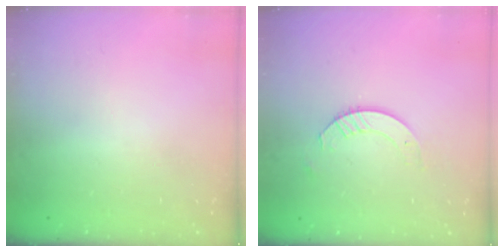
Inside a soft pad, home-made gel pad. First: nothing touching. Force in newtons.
{"total": 3.8, "press": 3.8, "slide": 0.4}